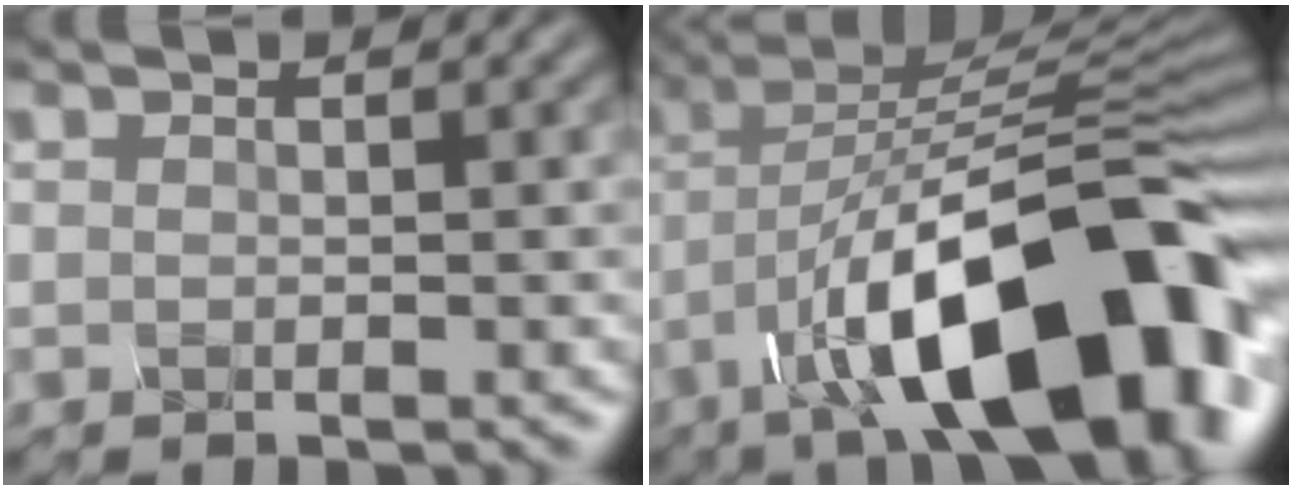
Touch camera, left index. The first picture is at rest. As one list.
[{"total": 15.4, "force": [-6.1, 6.9, 12.4], "torque": [-0.192, 0.017, -0.076]}]